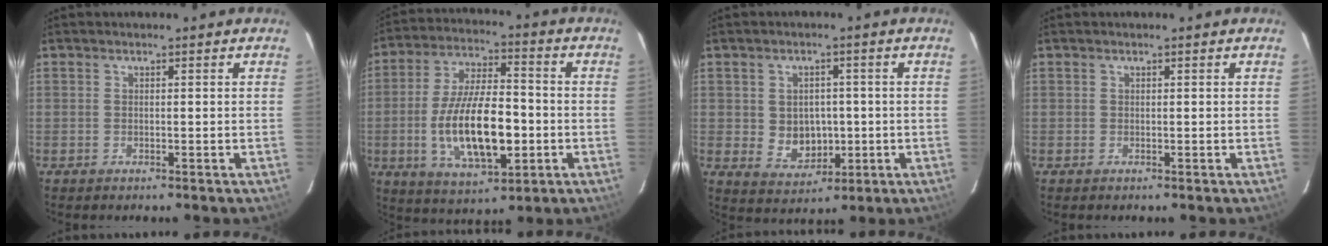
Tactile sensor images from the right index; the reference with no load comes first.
{"total": 17.1, "force": [-3.5, 7.0, 15.2], "torque": [-0.294, -0.004, -0.052]}
{"total": 6.8, "force": [-0.4, 5.8, 3.4], "torque": [-0.066, 0.001, 0.012]}
{"total": 0.0}